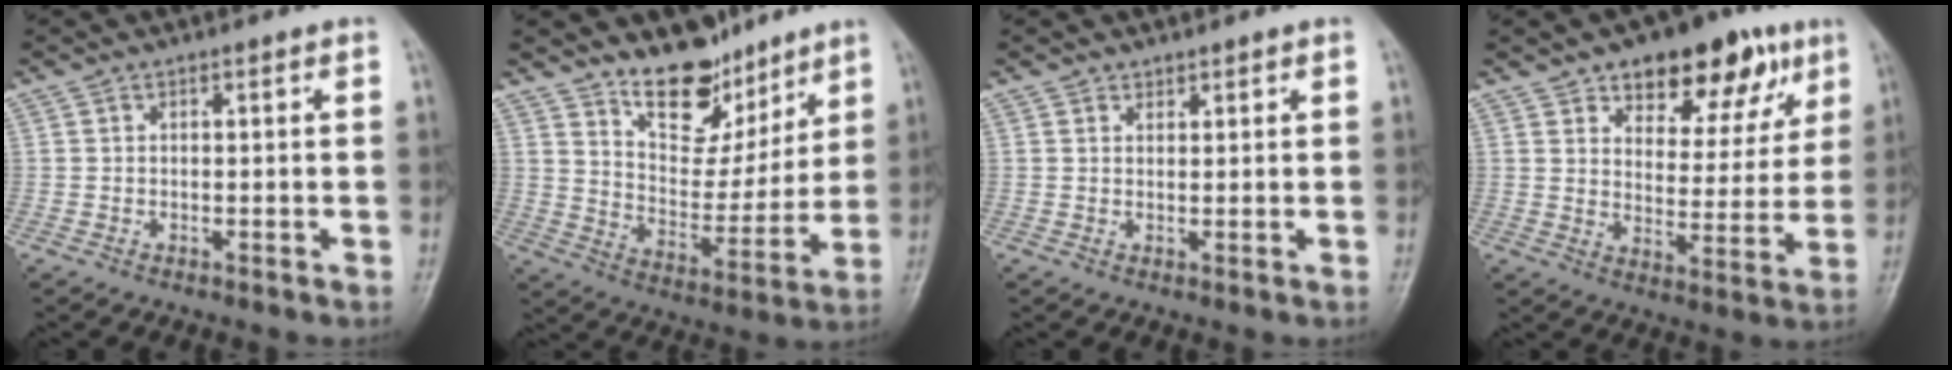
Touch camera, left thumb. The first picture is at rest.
{"total": 13.0, "force": [10.0, 6.6, 4.9], "torque": [-0.035, -0.077, 0.177]}
{"total": 1.0, "force": [0.8, 0.6, -0.1], "torque": [0.014, -0.006, 0.009]}
{"total": 15.8, "force": [9.1, 8.3, 9.9], "torque": [-0.077, -0.034, 0.132]}